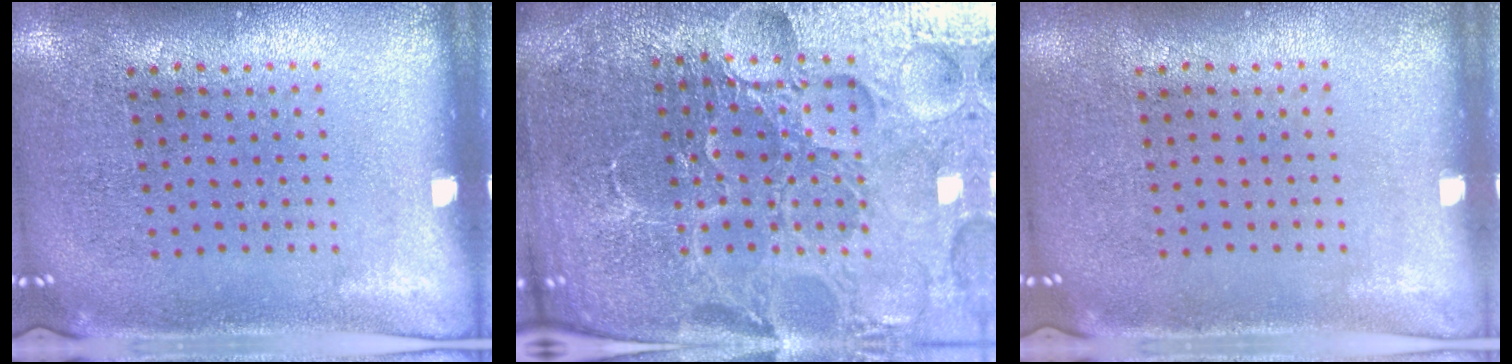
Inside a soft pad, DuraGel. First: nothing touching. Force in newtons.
{"total": 6.9, "press": 6.0, "slide": 3.2}
{"total": 0.0}